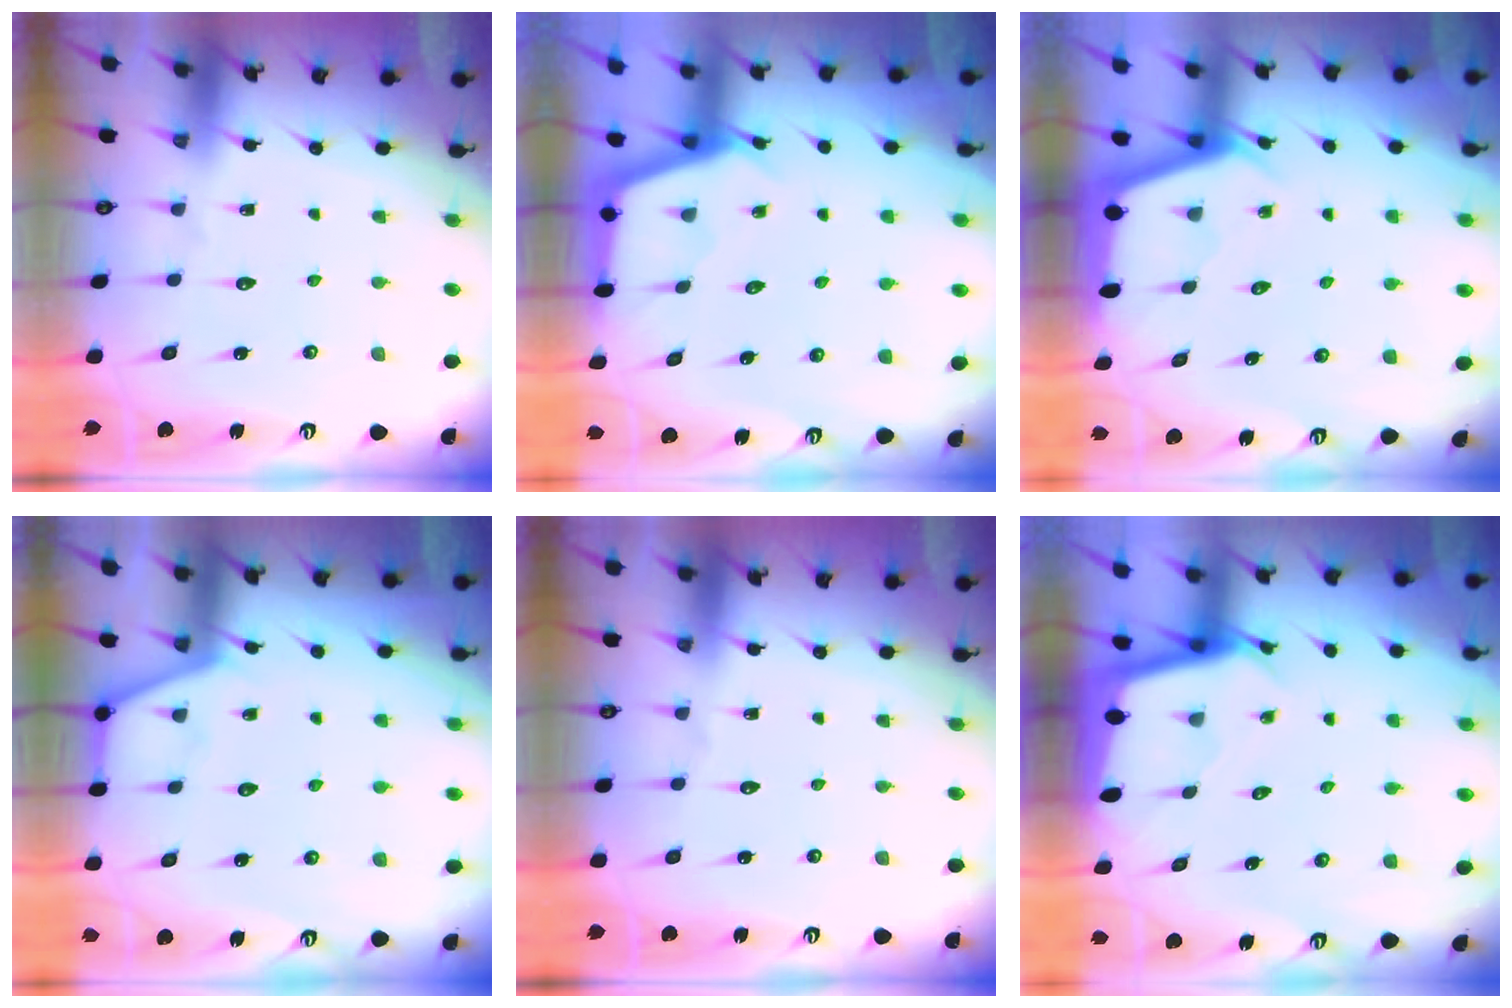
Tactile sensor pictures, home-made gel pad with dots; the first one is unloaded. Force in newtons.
{"total": 2.8, "press": 2.8, "slide": 0.3}
{"total": 2.3, "press": 2.3, "slide": 0.3}
{"total": 5.8, "press": 5.8, "slide": 0.3}
{"total": 0.0}
{"total": 2.5, "press": 2.5, "slide": 0.2}